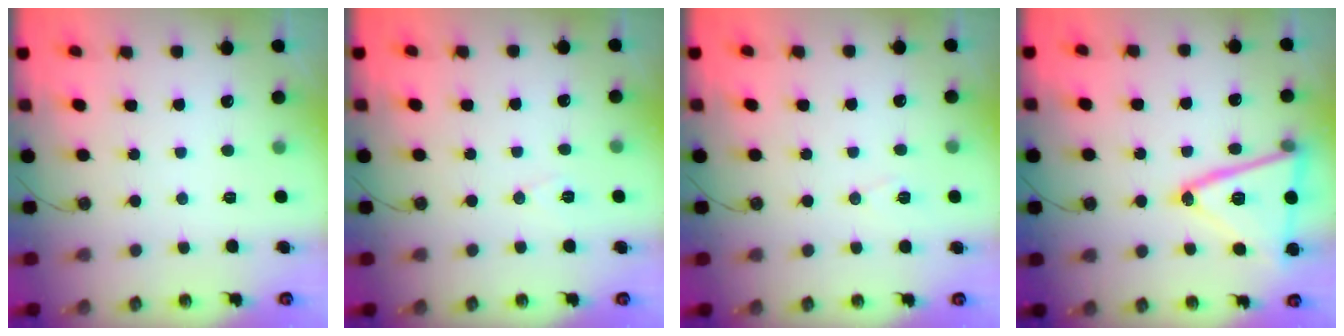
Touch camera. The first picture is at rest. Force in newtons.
{"total": 6.0, "press": 3.8, "slide": 4.6}
{"total": 7.3, "press": 5.7, "slide": 4.6}
{"total": 20.6, "press": 20.3, "slide": 3.4}